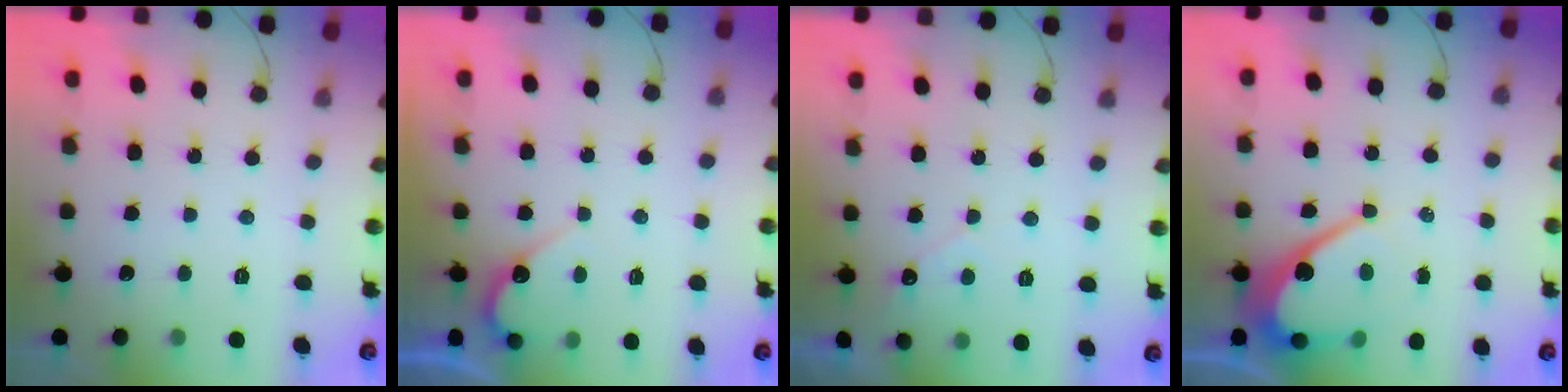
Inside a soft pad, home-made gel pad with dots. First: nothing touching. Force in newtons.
{"total": 6.1, "press": 6.1, "slide": 0.3}
{"total": 2.8, "press": 2.8, "slide": 0.1}
{"total": 11.6, "press": 11.6, "slide": 0.9}